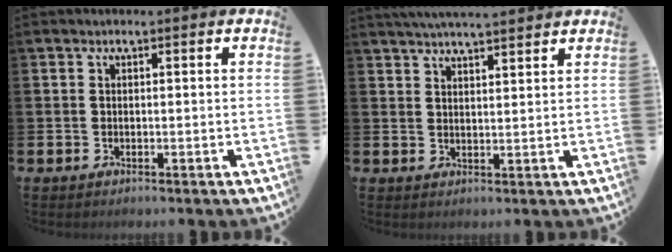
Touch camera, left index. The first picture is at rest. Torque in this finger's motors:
{"motor_torque": [0.93, -1.21, 0.66, 0.20]}